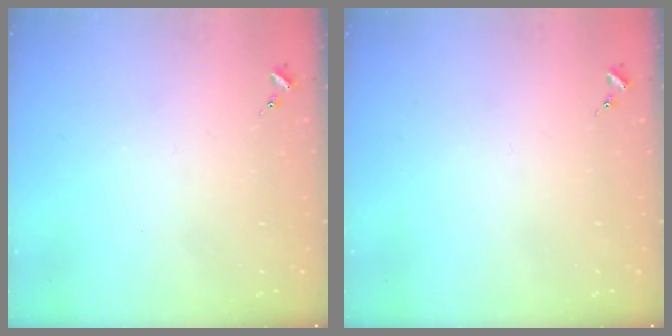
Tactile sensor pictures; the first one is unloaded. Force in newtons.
{"total": 0.0}